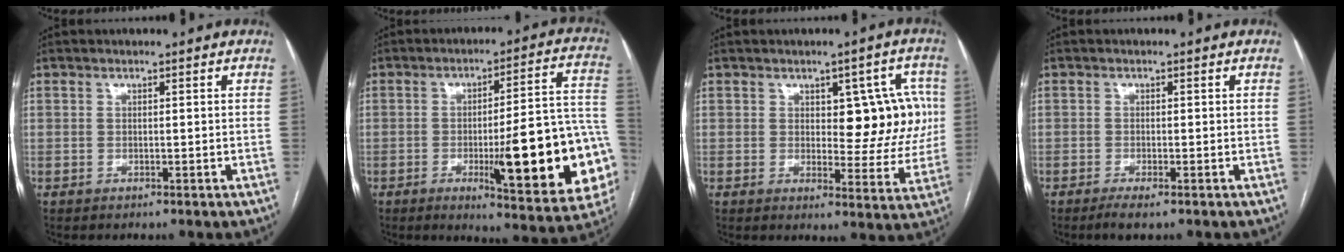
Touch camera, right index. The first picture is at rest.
{"total": 21.3, "force": [-5.6, 3.1, 20.3], "torque": [-0.199, 0.012, -0.064]}
{"total": 9.5, "force": [1.8, 4.4, 8.2], "torque": [-0.085, 0.019, 0.030]}
{"total": 2.2, "force": [-1.6, 0.2, 1.6], "torque": [-0.029, -0.005, -0.028]}